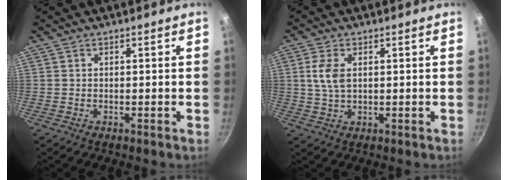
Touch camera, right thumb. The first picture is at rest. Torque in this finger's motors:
{"motor_torque": [0.05, -0.03, 0.64, 0.12, 0.08]}